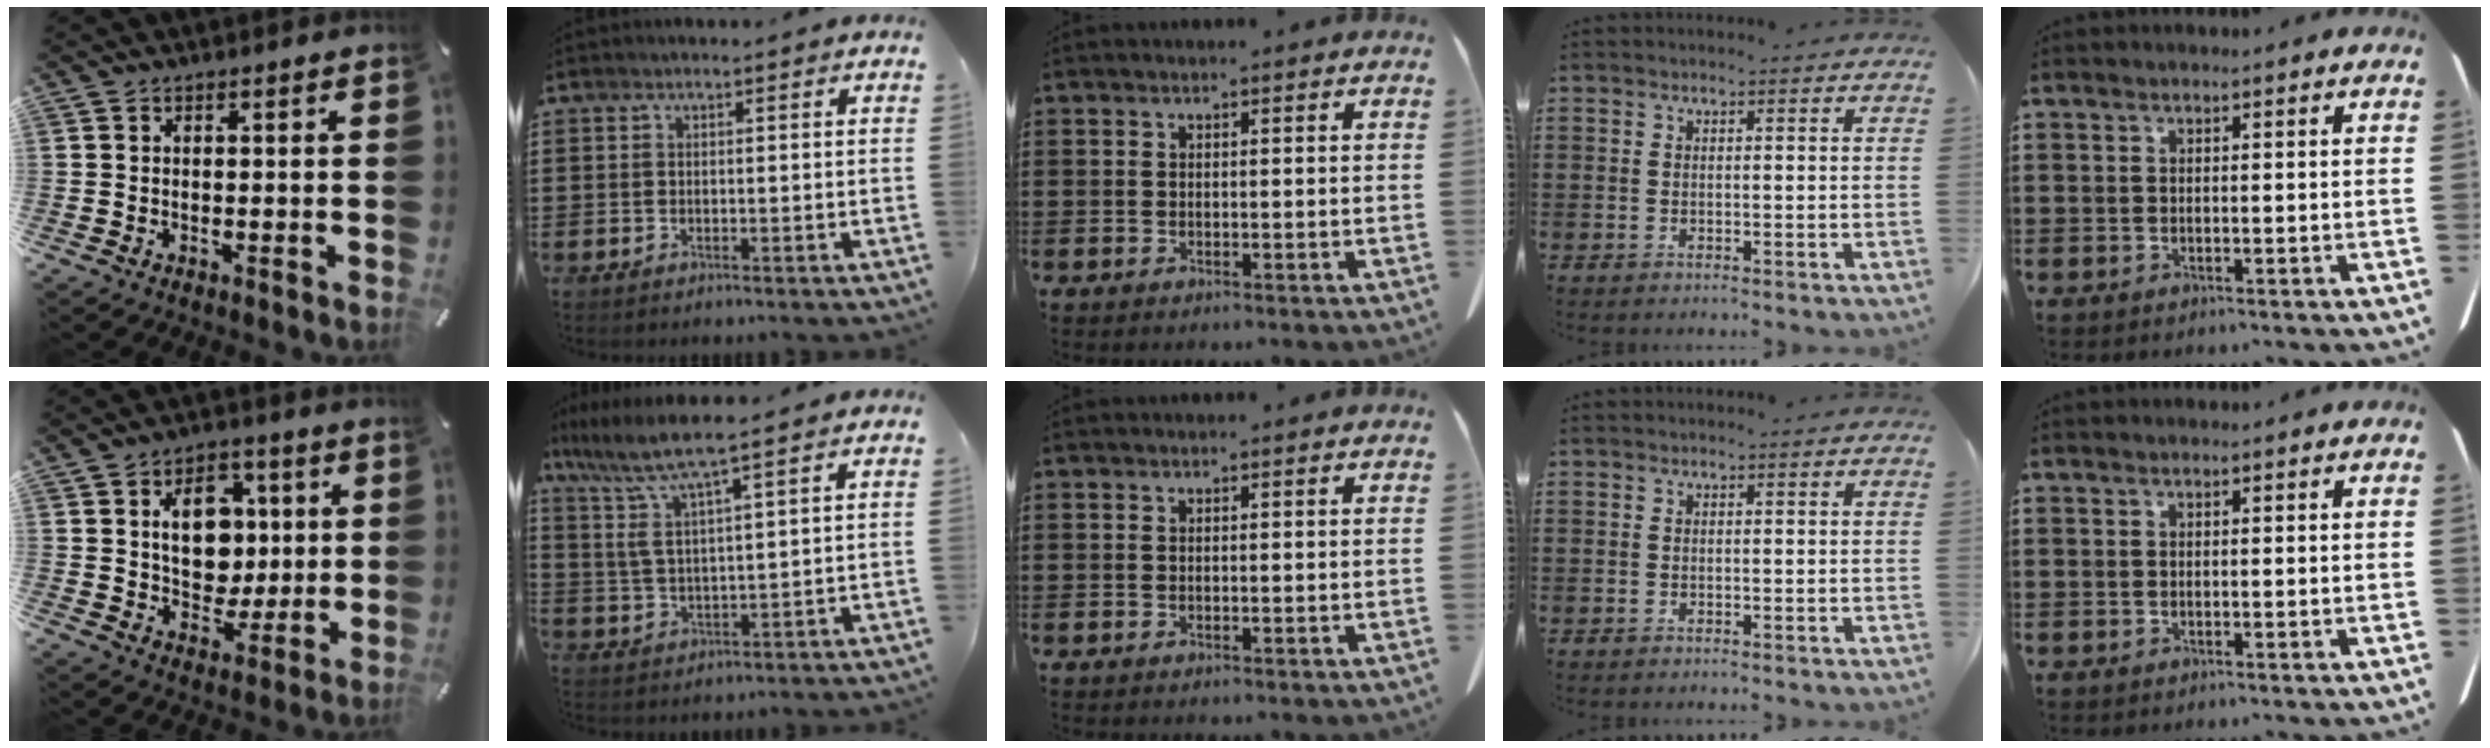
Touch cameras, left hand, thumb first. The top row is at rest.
{"thumb": {"total": 11.7, "force": [2.1, 9.3, 6.7], "torque": [-0.087, 0.002, 0.036]}, "index": {"total": 6.7, "force": [5.0, 0.2, 4.4], "torque": [-0.113, -0.032, 0.080]}}